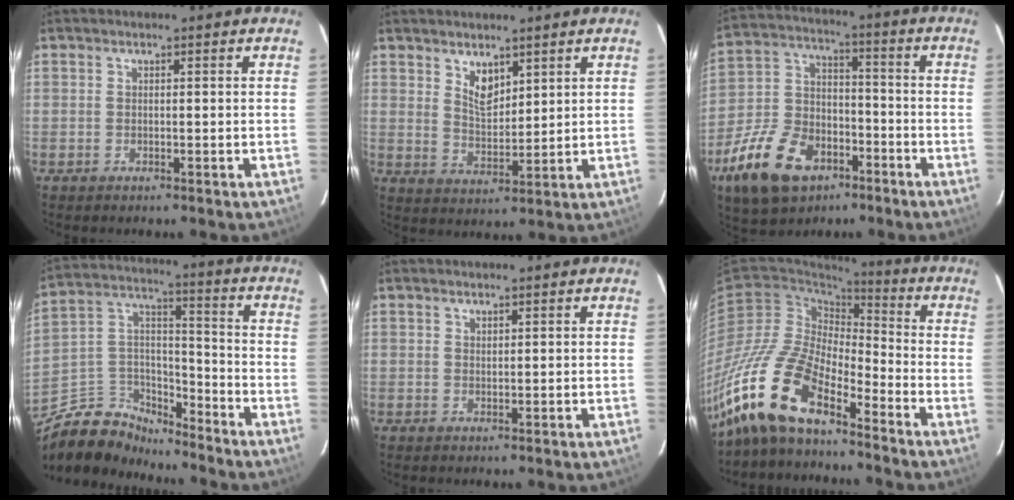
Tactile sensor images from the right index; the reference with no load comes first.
{"total": 5.2, "force": [3.4, 2.5, 2.9], "torque": [-0.046, -0.001, 0.065]}
{"total": 18.4, "force": [-10.0, 11.4, 10.5], "torque": [-0.244, 0.007, -0.165]}
{"total": 12.0, "force": [-10.1, 5.6, 3.3], "torque": [-0.081, 0.051, -0.186]}
{"total": 0.6, "force": [0.5, 0.3, 0.1], "torque": [-0.001, 0.000, 0.011]}
{"total": 18.9, "force": [-14.5, 6.5, 10.2], "torque": [-0.221, -0.011, -0.289]}